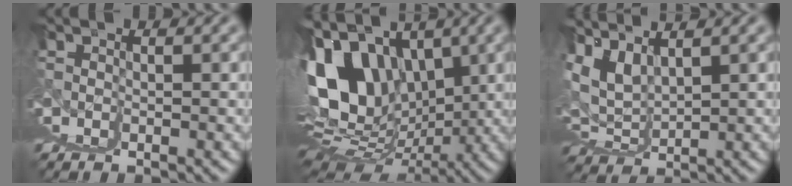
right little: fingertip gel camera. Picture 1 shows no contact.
{"total": 14.4, "force": [4.8, 6.7, 11.8], "torque": [-0.180, 0.008, 0.097]}
{"total": 5.0, "force": [4.4, -2.3, 0.9], "torque": [-0.032, 0.006, 0.096]}